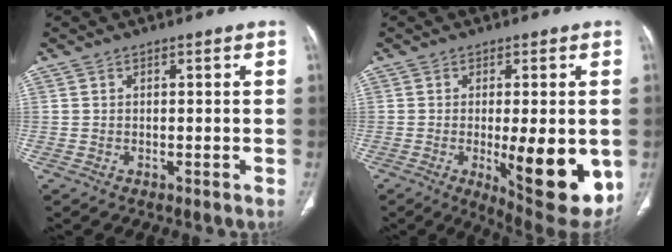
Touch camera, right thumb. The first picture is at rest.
{"total": 15.9, "force": [-3.2, 5.0, 14.8], "torque": [-0.169, -0.026, -0.025]}